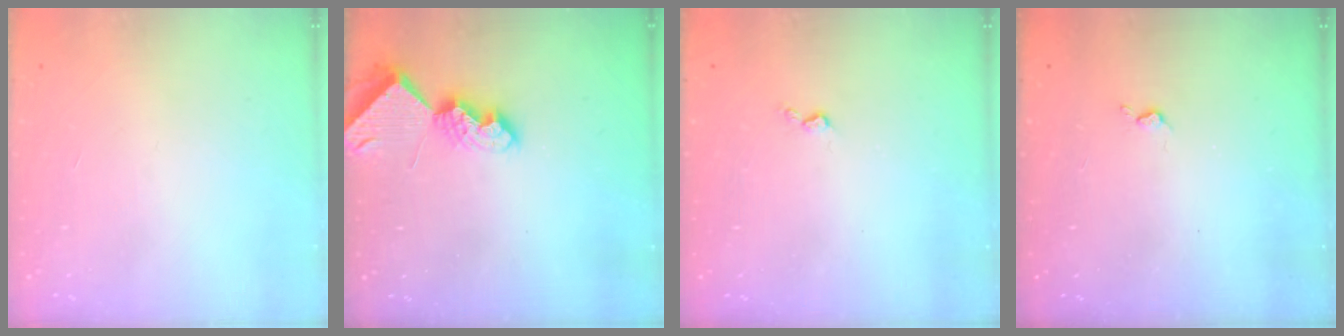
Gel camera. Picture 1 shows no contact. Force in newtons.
{"total": 7.5, "press": 7.5, "slide": 0.5}
{"total": 3.0, "press": 3.0, "slide": 0.5}
{"total": 2.2, "press": 2.1, "slide": 0.5}